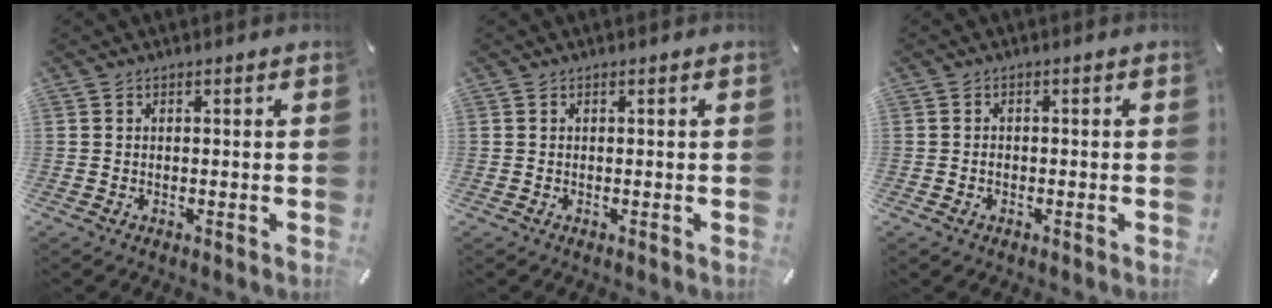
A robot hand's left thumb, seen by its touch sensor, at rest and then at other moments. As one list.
[{"total": 0.0}, {"total": 1.5, "force": [-0.5, 1.0, 1.0], "torque": [-0.020, 0.003, -0.011]}]